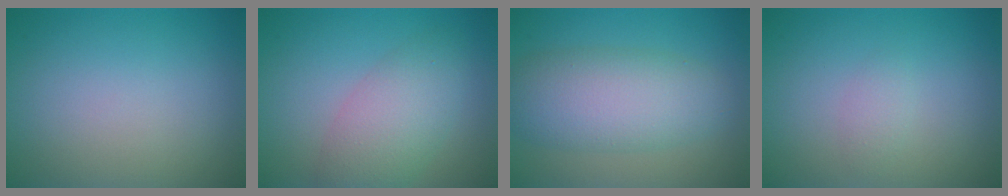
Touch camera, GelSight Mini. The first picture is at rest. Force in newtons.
{"total": 4.8, "press": 4.8, "slide": 0.3}
{"total": 6.4, "press": 6.4, "slide": 0.2}
{"total": 1.0, "press": 1.0, "slide": 0.1}